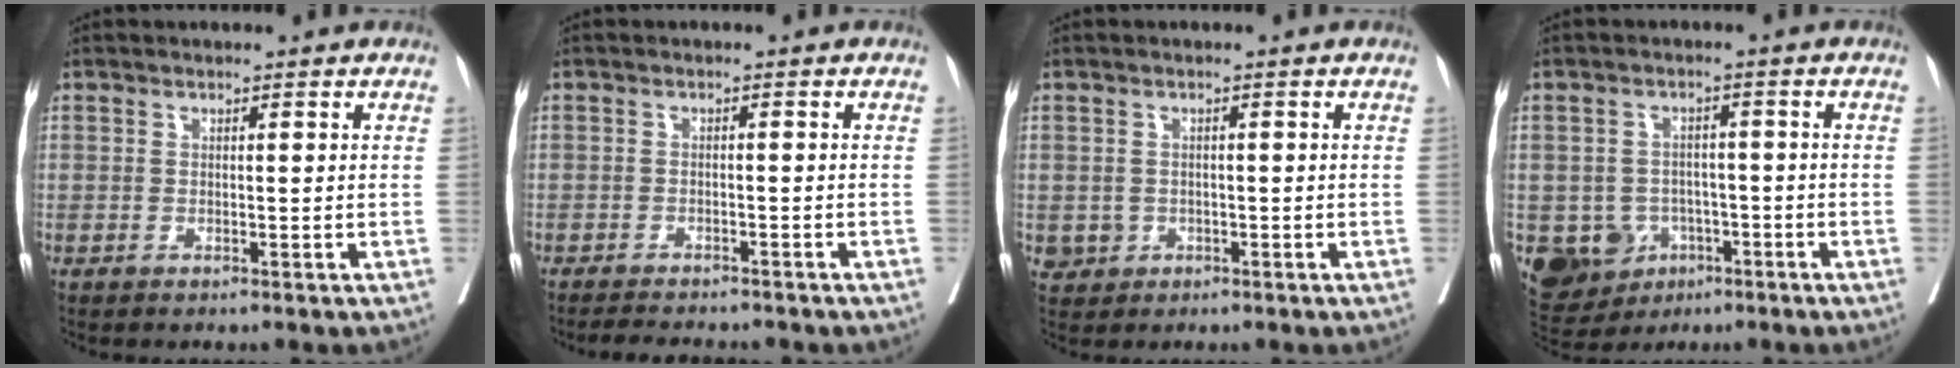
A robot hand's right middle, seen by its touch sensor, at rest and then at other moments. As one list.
[{"total": 6.4, "force": [-5.9, 1.3, 2.3], "torque": [-0.029, -0.005, -0.080]}, {"total": 2.5, "force": [-0.6, 2.3, 0.4], "torque": [0.001, 0.006, -0.003]}, {"total": 9.9, "force": [-3.8, 8.7, 2.8], "torque": [-0.065, 0.010, -0.048]}]